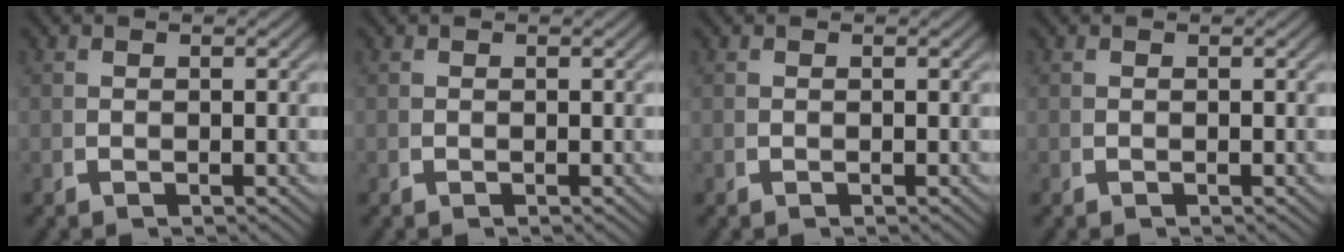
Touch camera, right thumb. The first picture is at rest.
{"total": 0.0}
{"total": 0.0}
{"total": 0.0}